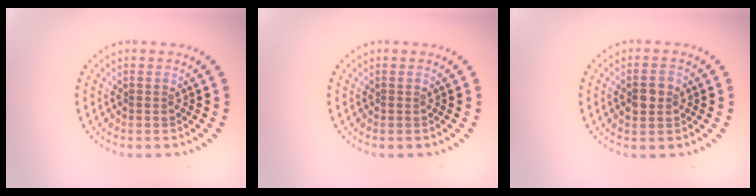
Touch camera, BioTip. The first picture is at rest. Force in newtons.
{"total": 0.0}
{"total": 2.5, "press": 2.5, "slide": 0.2}